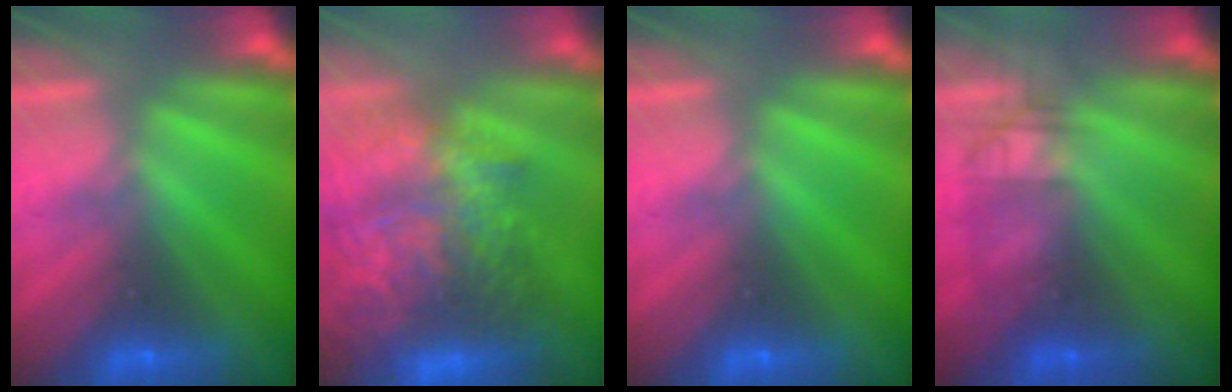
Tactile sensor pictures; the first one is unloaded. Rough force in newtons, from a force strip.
{"total": 11.1}
{"total": 0.0}
{"total": 2.2}